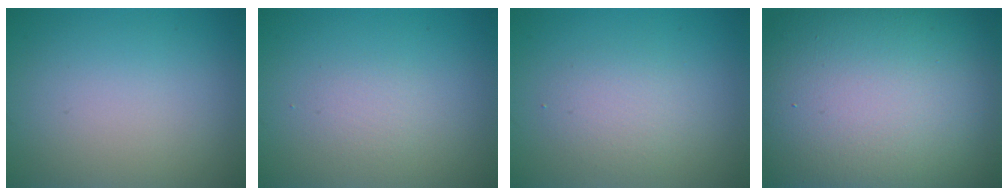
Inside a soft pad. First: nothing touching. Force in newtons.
{"total": 1.2, "press": 1.2, "slide": 0.0}
{"total": 2.1, "press": 2.1, "slide": 0.0}
{"total": 20.1, "press": 20.1, "slide": 1.0}